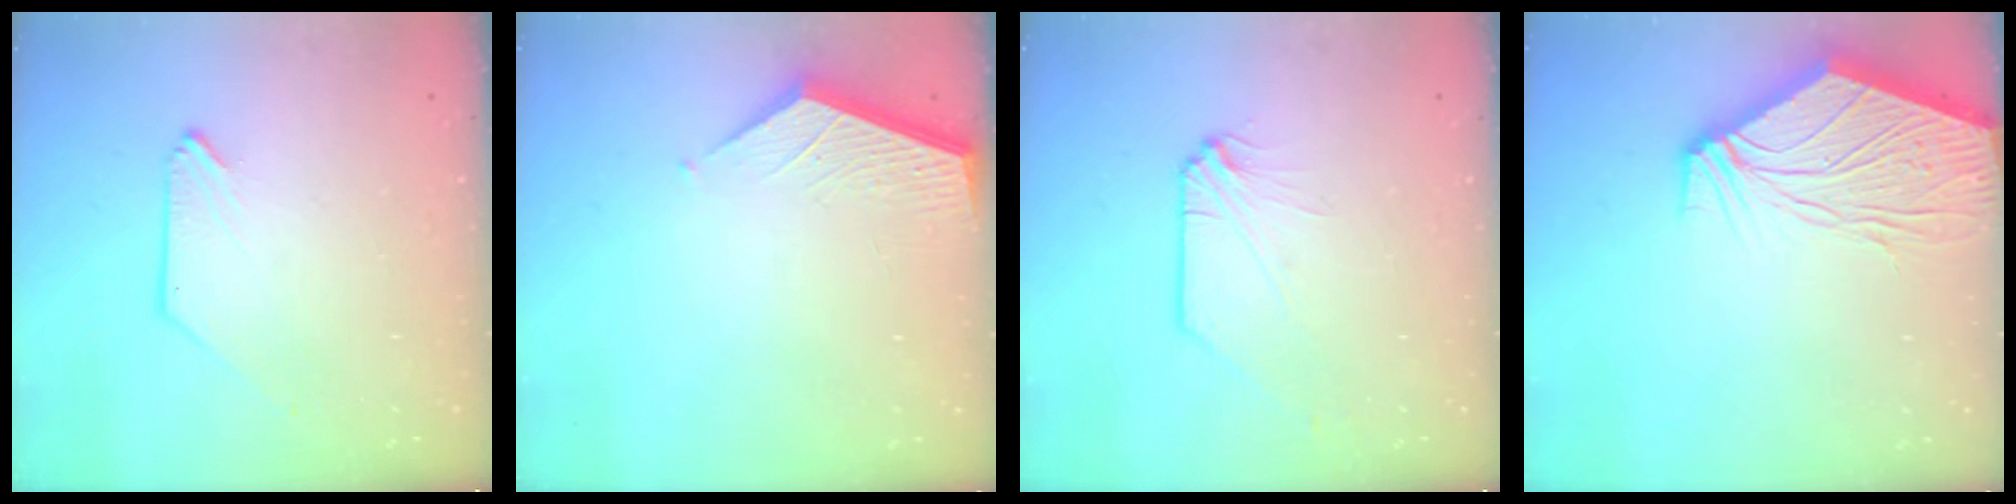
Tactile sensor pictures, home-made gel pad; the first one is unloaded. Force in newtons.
{"total": 3.7, "press": 3.7, "slide": 0.3}
{"total": 0.7, "press": 0.7, "slide": 0.0}
{"total": 14.3, "press": 14.2, "slide": 1.8}